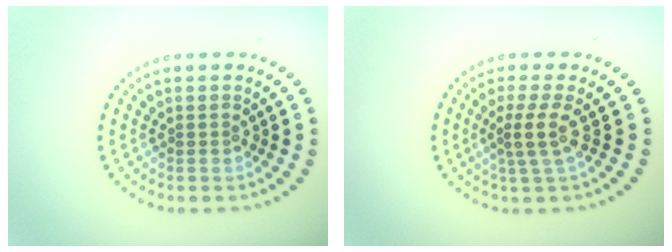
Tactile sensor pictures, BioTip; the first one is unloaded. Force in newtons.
{"total": 2.5, "press": 1.7, "slide": 1.8}